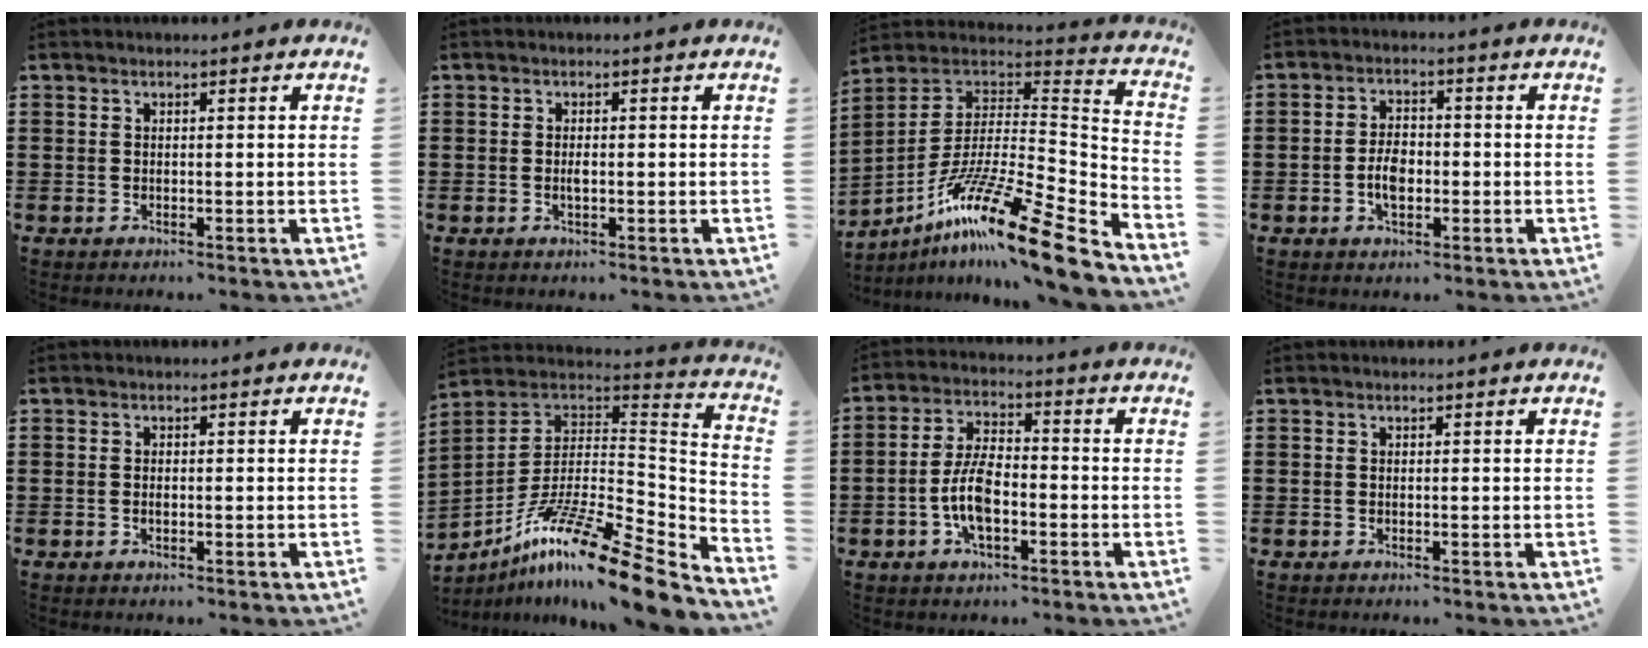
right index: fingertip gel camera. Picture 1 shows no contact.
{"total": 1.3, "force": [-0.2, 0.4, 1.2], "torque": [-0.023, -0.001, -0.003]}
{"total": 17.1, "force": [-11.8, 1.0, 12.2], "torque": [-0.225, 0.012, -0.216]}
{"total": 4.1, "force": [-1.0, 2.2, 3.3], "torque": [-0.061, -0.001, -0.021]}
{"total": 0.6, "force": [-0.2, 0.1, 0.5], "torque": [-0.012, -0.004, -0.002]}
{"total": 15.2, "force": [-11.0, 1.7, 10.4], "torque": [-0.189, 0.013, -0.205]}
{"total": 7.2, "force": [-2.2, 3.1, 6.1], "torque": [-0.146, -0.002, -0.049]}
{"total": 0.0}